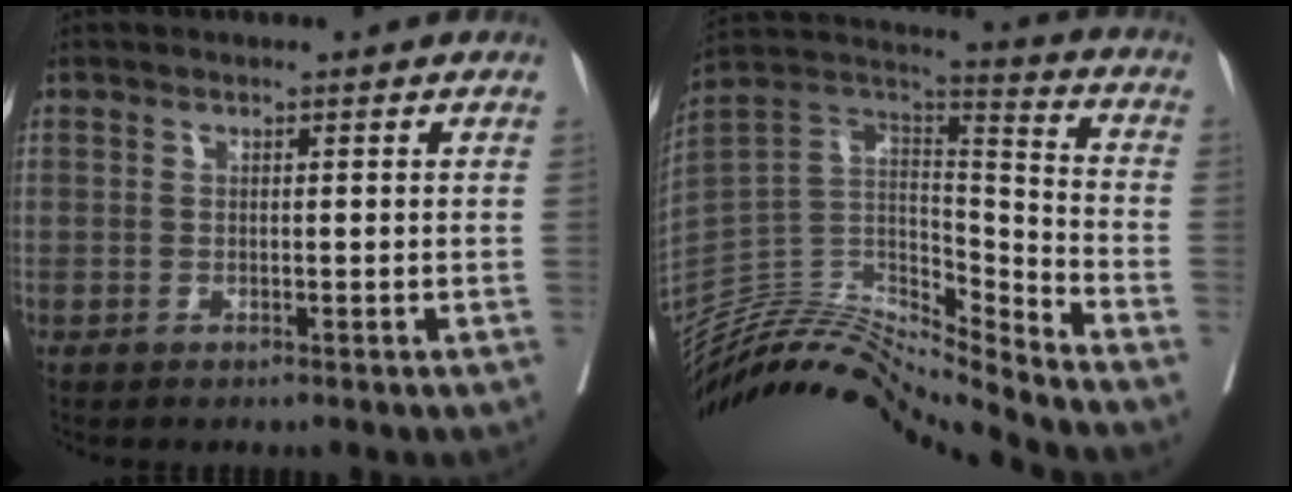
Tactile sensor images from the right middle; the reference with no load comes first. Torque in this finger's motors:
{"motor_torque": [-0.17, -1.09, -0.16, 0.00]}